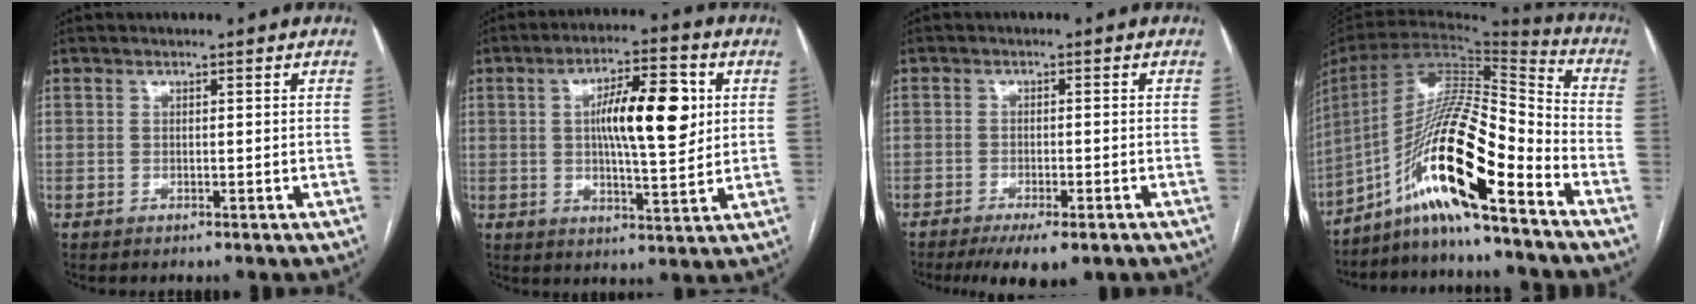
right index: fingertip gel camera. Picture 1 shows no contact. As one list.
[{"total": 12.0, "force": [2.3, 3.0, 11.4], "torque": [-0.191, 0.015, 0.036]}, {"total": 7.2, "force": [-5.1, 2.0, 4.7], "torque": [-0.066, -0.012, -0.075]}, {"total": 18.3, "force": [-10.5, 1.6, 14.9], "torque": [-0.296, 0.002, -0.194]}]